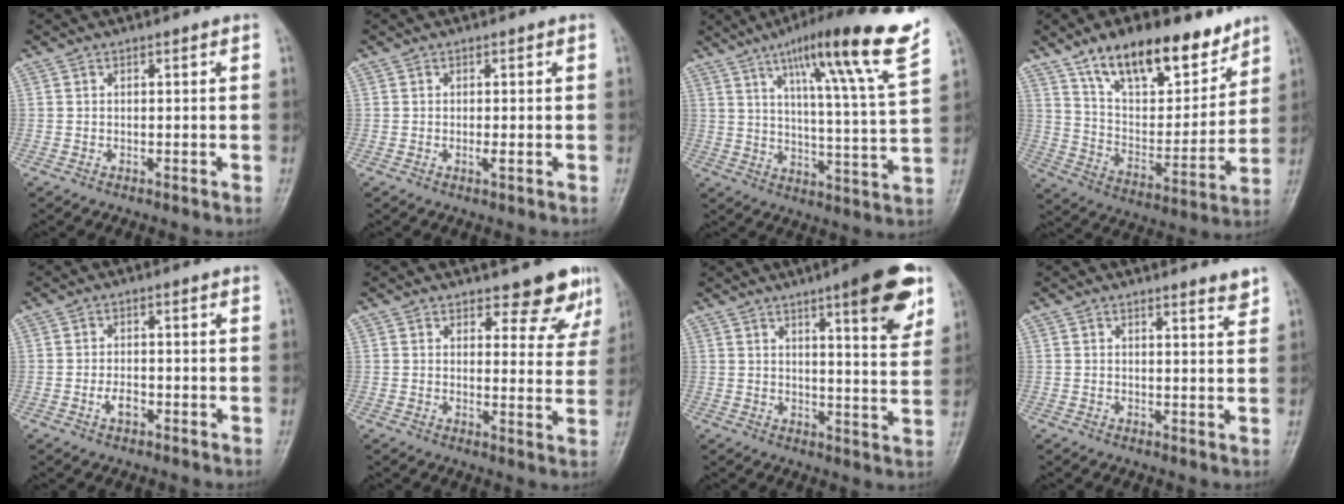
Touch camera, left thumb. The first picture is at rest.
{"total": 0.9, "force": [-0.1, 0.2, 0.9], "torque": [-0.018, -0.003, -0.003]}
{"total": 19.7, "force": [11.8, 0.7, 15.7], "torque": [-0.221, -0.048, 0.168]}
{"total": 19.5, "force": [13.3, 8.5, 11.3], "torque": [-0.132, -0.068, 0.230]}
{"total": 2.5, "force": [-1.0, 1.4, 1.8], "torque": [-0.031, 0.005, -0.019]}
{"total": 8.2, "force": [6.7, 3.4, 3.4], "torque": [-0.006, -0.046, 0.073]}
{"total": 12.8, "force": [7.1, 2.6, 10.3], "torque": [-0.117, -0.034, 0.091]}
{"total": 2.2, "force": [2.0, 0.2, 0.9], "torque": [-0.009, -0.021, 0.025]}